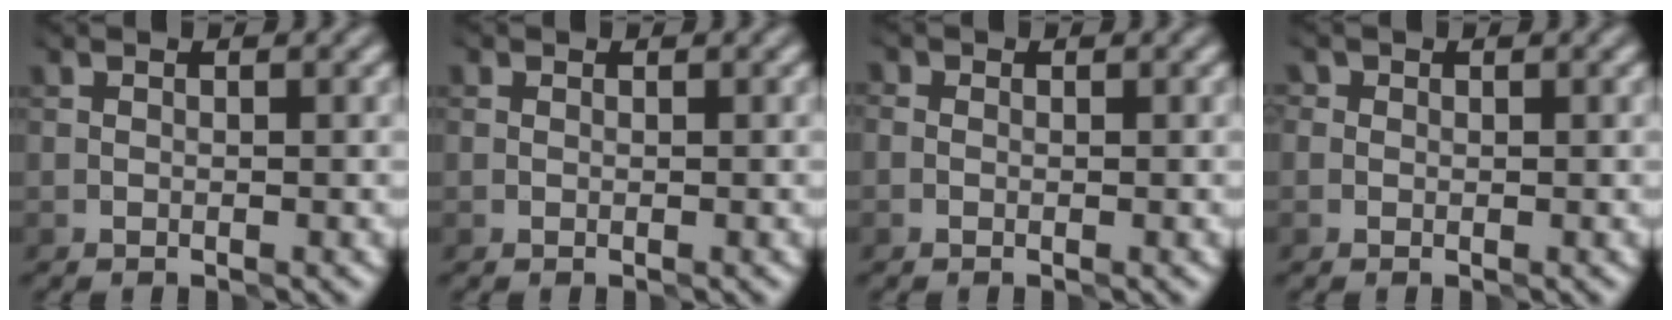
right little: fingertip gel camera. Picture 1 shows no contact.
{"total": 0.6, "force": [0.4, 0.4, 0.2], "torque": [-0.001, -0.002, 0.002]}
{"total": 0.6, "force": [0.1, 0.6, 0.1], "torque": [0.009, -0.003, -0.013]}
{"total": 0.6, "force": [0.2, 0.6, -0.1], "torque": [0.008, -0.001, -0.008]}